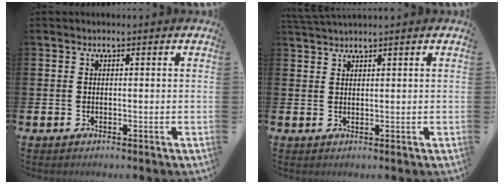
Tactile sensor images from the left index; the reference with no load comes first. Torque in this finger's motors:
{"motor_torque": [0.43, -0.42, -0.01, 0.00]}